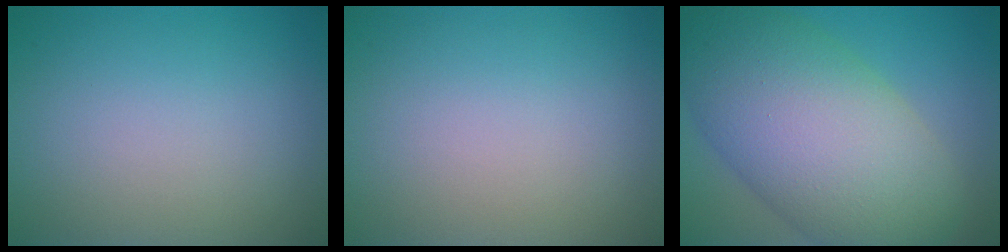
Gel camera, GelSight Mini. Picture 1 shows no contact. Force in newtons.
{"total": 0.0}
{"total": 13.4, "press": 13.4, "slide": 0.5}